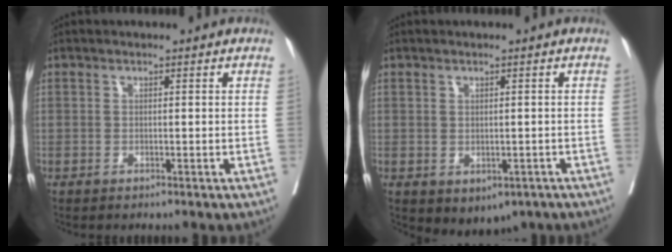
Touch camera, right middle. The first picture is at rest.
{"total": 4.5, "force": [-2.2, 3.1, 2.4], "torque": [-0.017, -0.001, -0.020]}